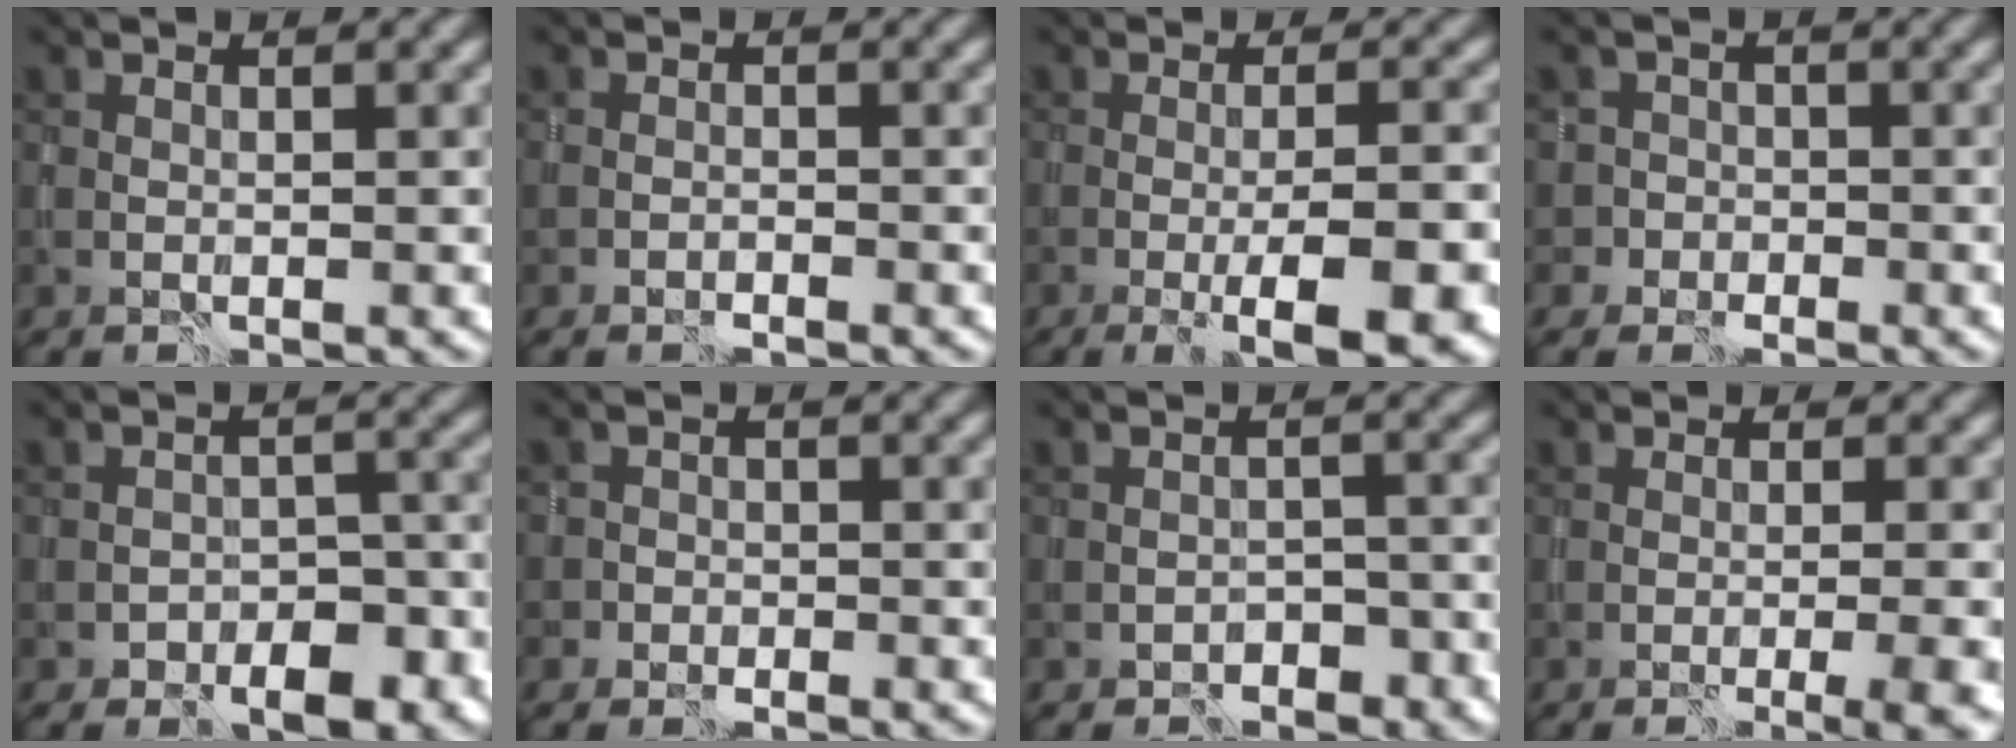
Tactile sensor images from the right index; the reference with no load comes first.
{"total": 0.9, "force": [-0.6, 0.5, 0.3], "torque": [-0.004, -0.003, -0.010]}
{"total": 6.5, "force": [-2.4, 1.4, 5.9], "torque": [-0.076, -0.009, -0.034]}
{"total": 2.8, "force": [-1.2, 2.5, -0.5], "torque": [0.041, 0.015, -0.042]}
{"total": 7.3, "force": [-4.8, 4.3, 3.5], "torque": [-0.024, -0.005, -0.065]}
{"total": 2.0, "force": [-1.2, 1.6, -0.3], "torque": [0.026, 0.011, -0.029]}
{"total": 3.4, "force": [-2.7, 1.9, 1.0], "torque": [-0.004, -0.004, -0.045]}
{"total": 5.4, "force": [-1.5, 1.7, 4.9], "torque": [-0.036, -0.008, -0.016]}